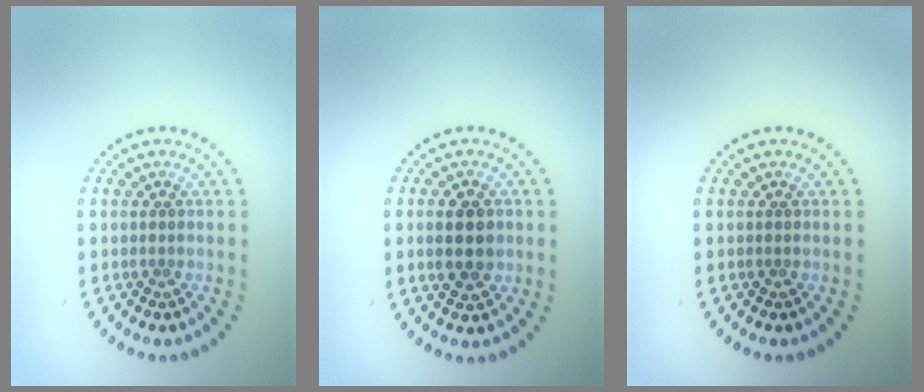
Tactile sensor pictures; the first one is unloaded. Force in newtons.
{"total": 3.1, "press": 3.1, "slide": 0.3}
{"total": 0.0}